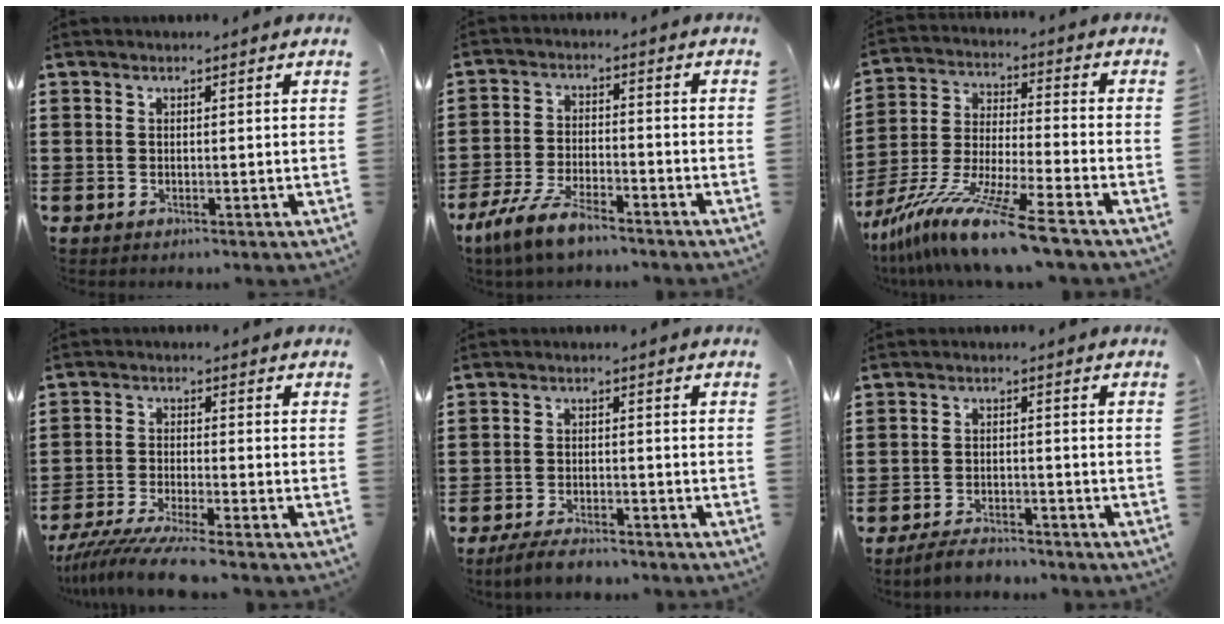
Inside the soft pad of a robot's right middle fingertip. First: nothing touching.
{"total": 7.1, "force": [-5.7, 1.5, 3.9], "torque": [-0.095, -0.007, -0.109]}
{"total": 12.8, "force": [-10.6, -1.1, 7.1], "torque": [-0.149, -0.005, -0.210]}
{"total": 6.1, "force": [-5.5, -0.4, 2.5], "torque": [-0.058, -0.022, -0.107]}
{"total": 3.9, "force": [-3.6, 0.7, 1.4], "torque": [-0.038, -0.005, -0.073]}
{"total": 3.5, "force": [-3.3, 0.6, 0.9], "torque": [-0.024, 0.003, -0.069]}